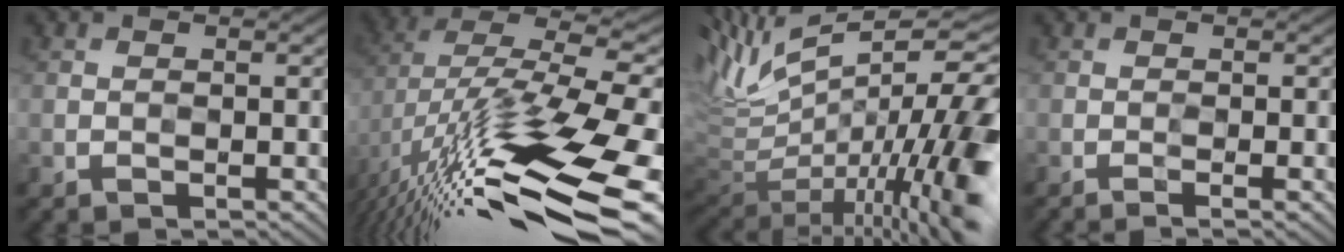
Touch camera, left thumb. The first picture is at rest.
{"total": 17.5, "force": [-7.7, 5.6, 14.7], "torque": [-0.277, -0.014, -0.122]}
{"total": 15.9, "force": [-1.3, 5.9, 14.7], "torque": [-0.230, -0.010, -0.004]}
{"total": 1.7, "force": [-0.8, -0.3, 1.5], "torque": [-0.032, 0.003, -0.016]}